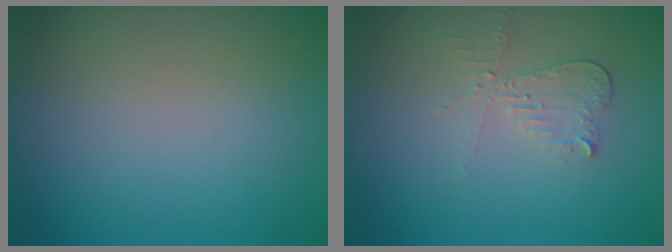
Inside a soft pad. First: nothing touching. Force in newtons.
{"total": 2.0, "press": 1.9, "slide": 0.7}